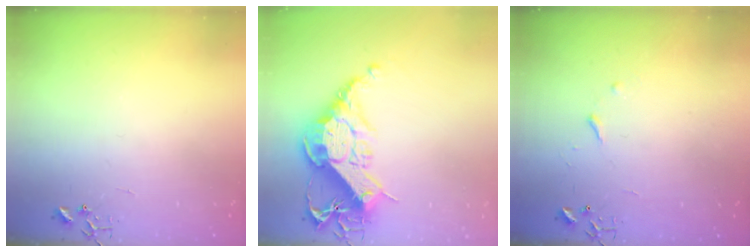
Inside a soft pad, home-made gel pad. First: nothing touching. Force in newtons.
{"total": 18.5, "press": 18.4, "slide": 1.5}
{"total": 3.4, "press": 3.3, "slide": 0.6}